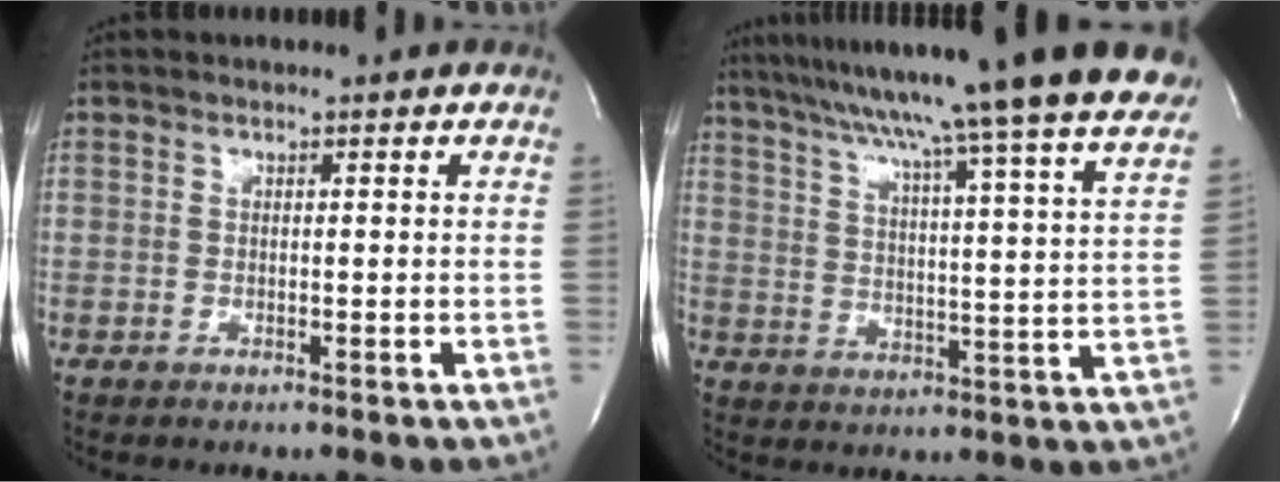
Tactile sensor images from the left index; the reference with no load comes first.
{"total": 27.9, "force": [23.9, -1.2, 14.2], "torque": [-0.237, -0.030, 0.315]}